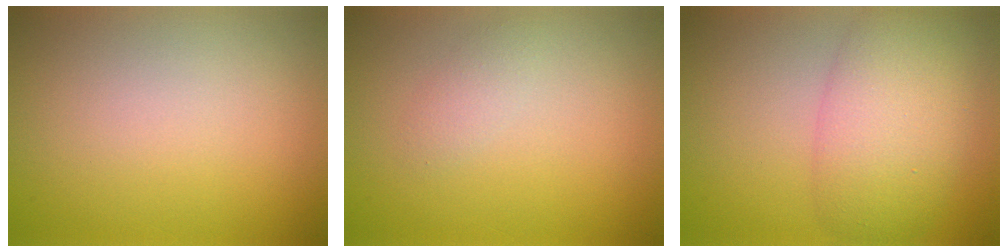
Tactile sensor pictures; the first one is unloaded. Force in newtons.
{"total": 1.1, "press": 1.1, "slide": 0.0}
{"total": 6.8, "press": 6.8, "slide": 0.2}